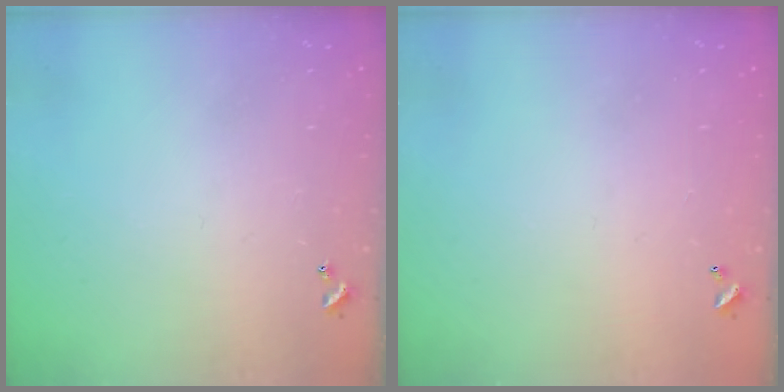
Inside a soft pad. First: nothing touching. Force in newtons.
{"total": 2.9, "press": 2.9, "slide": 0.1}